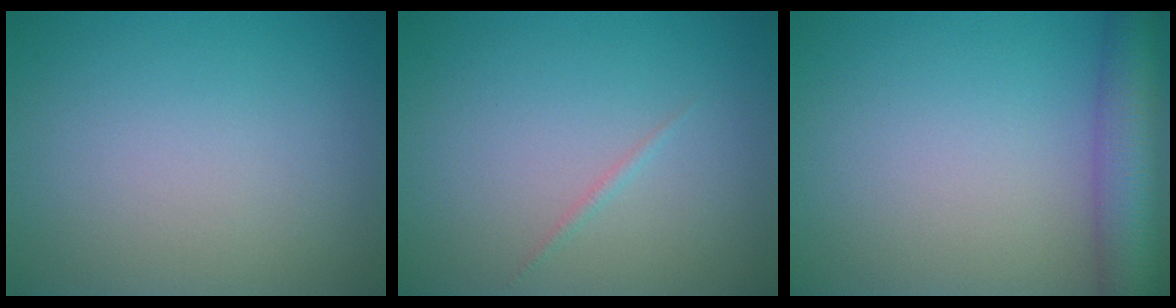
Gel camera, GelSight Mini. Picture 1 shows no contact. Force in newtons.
{"total": 0.6, "press": 0.6, "slide": 0.0}
{"total": 6.9, "press": 6.9, "slide": 0.4}